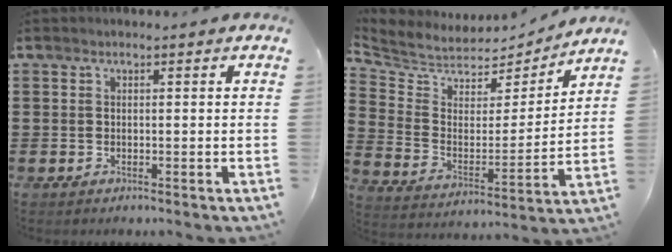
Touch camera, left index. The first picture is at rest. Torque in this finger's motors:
{"motor_torque": [-0.88, 0.62, -0.05, -0.04]}